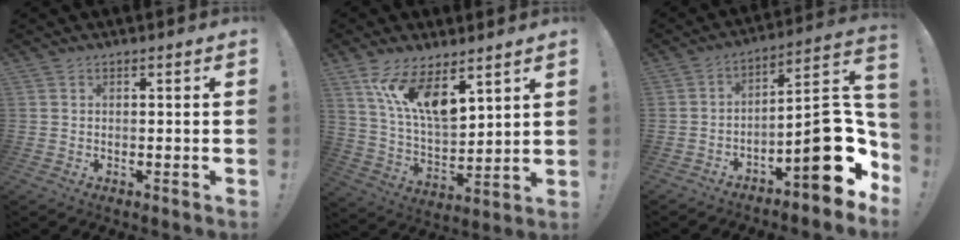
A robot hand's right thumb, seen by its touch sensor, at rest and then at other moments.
{"total": 14.0, "force": [8.9, 5.4, 9.3], "torque": [-0.175, -0.051, 0.164]}
{"total": 19.6, "force": [-5.6, 7.4, 17.3], "torque": [-0.210, 0.030, -0.075]}